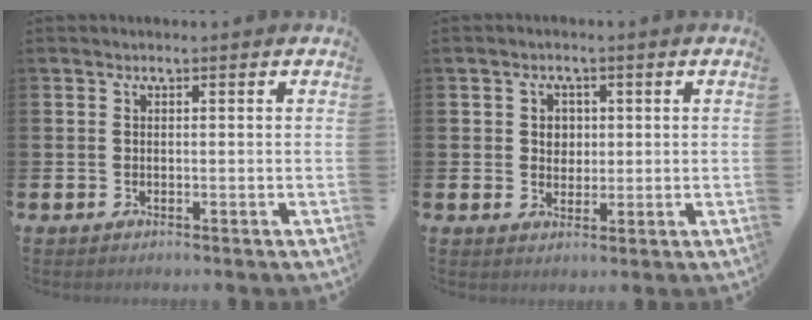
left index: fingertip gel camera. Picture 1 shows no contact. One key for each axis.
{"total": 2.6, "fx": 0.8, "fy": 2.3, "fz": 0.9, "tx": -0.007, "ty": 0.006, "tz": 0.008}